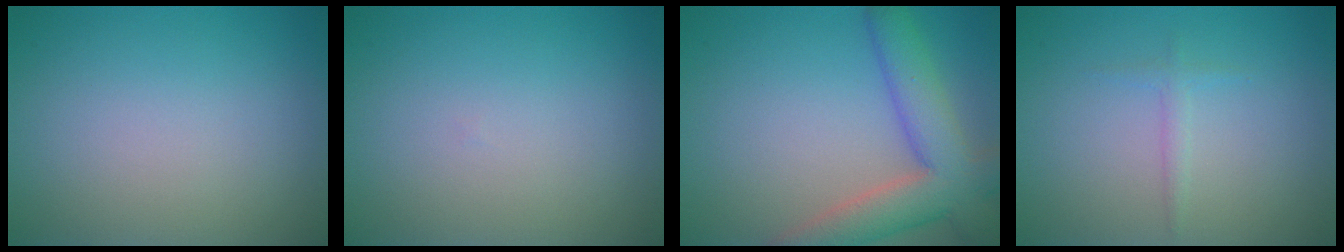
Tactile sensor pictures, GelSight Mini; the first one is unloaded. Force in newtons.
{"total": 0.0}
{"total": 6.9, "press": 6.8, "slide": 0.5}
{"total": 0.9, "press": 0.9, "slide": 0.0}